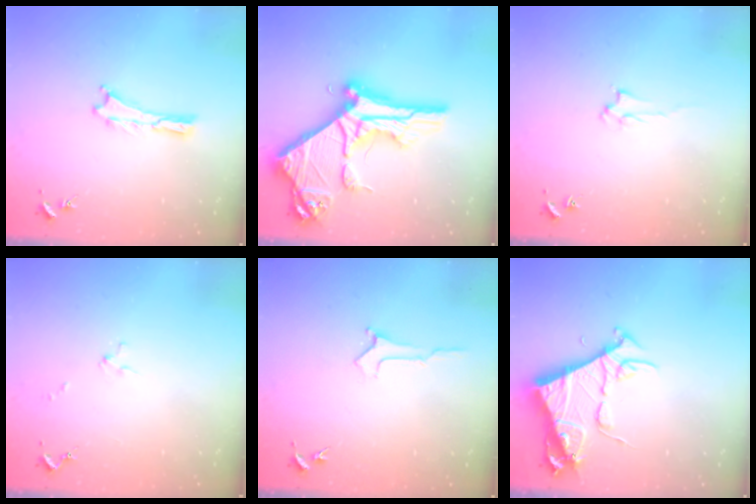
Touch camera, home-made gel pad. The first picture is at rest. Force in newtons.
{"total": 14.0, "press": 13.9, "slide": 1.4}
{"total": 1.6, "press": 1.6, "slide": 0.2}
{"total": 1.3, "press": 1.2, "slide": 0.1}
{"total": 0.0}
{"total": 7.9, "press": 7.9, "slide": 0.9}